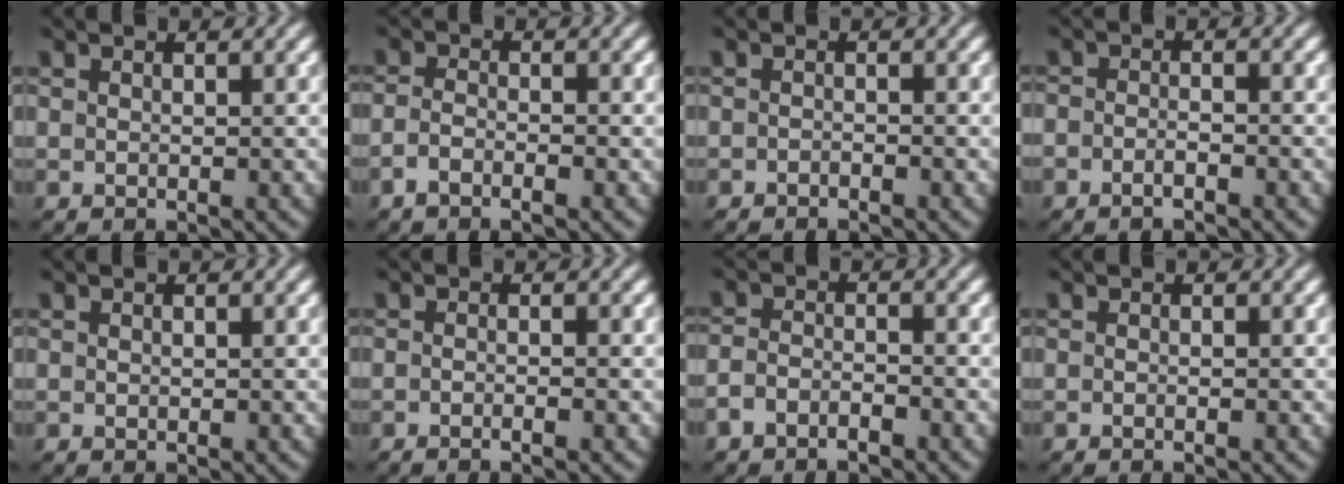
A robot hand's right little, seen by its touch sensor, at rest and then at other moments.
{"total": 1.9, "force": [-1.6, 0.2, 1.1], "torque": [-0.019, -0.008, -0.027]}
{"total": 1.4, "force": [-1.2, -0.5, -0.3], "torque": [0.010, -0.005, -0.019]}
{"total": 1.9, "force": [-1.7, 0.5, 0.8], "torque": [-0.015, -0.002, -0.032]}
{"total": 0.0}
{"total": 1.5, "force": [-1.2, -0.7, 0.6], "torque": [-0.007, 0.000, -0.023]}
{"total": 2.4, "force": [-2.1, 0.7, 0.9], "torque": [-0.015, -0.010, -0.035]}
{"total": 0.7, "force": [-0.5, -0.3, 0.2], "torque": [-0.002, 0.002, -0.011]}